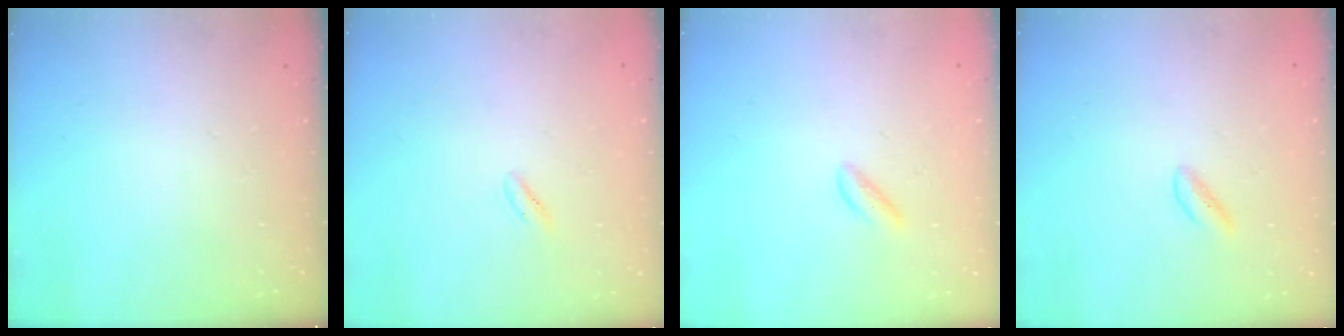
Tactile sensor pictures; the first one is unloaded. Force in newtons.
{"total": 0.5, "press": 0.0, "slide": 0.5}
{"total": 1.4, "press": 1.4, "slide": 0.3}
{"total": 0.0}